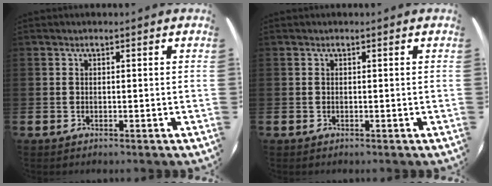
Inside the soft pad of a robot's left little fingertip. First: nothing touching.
{"total": 0.0}